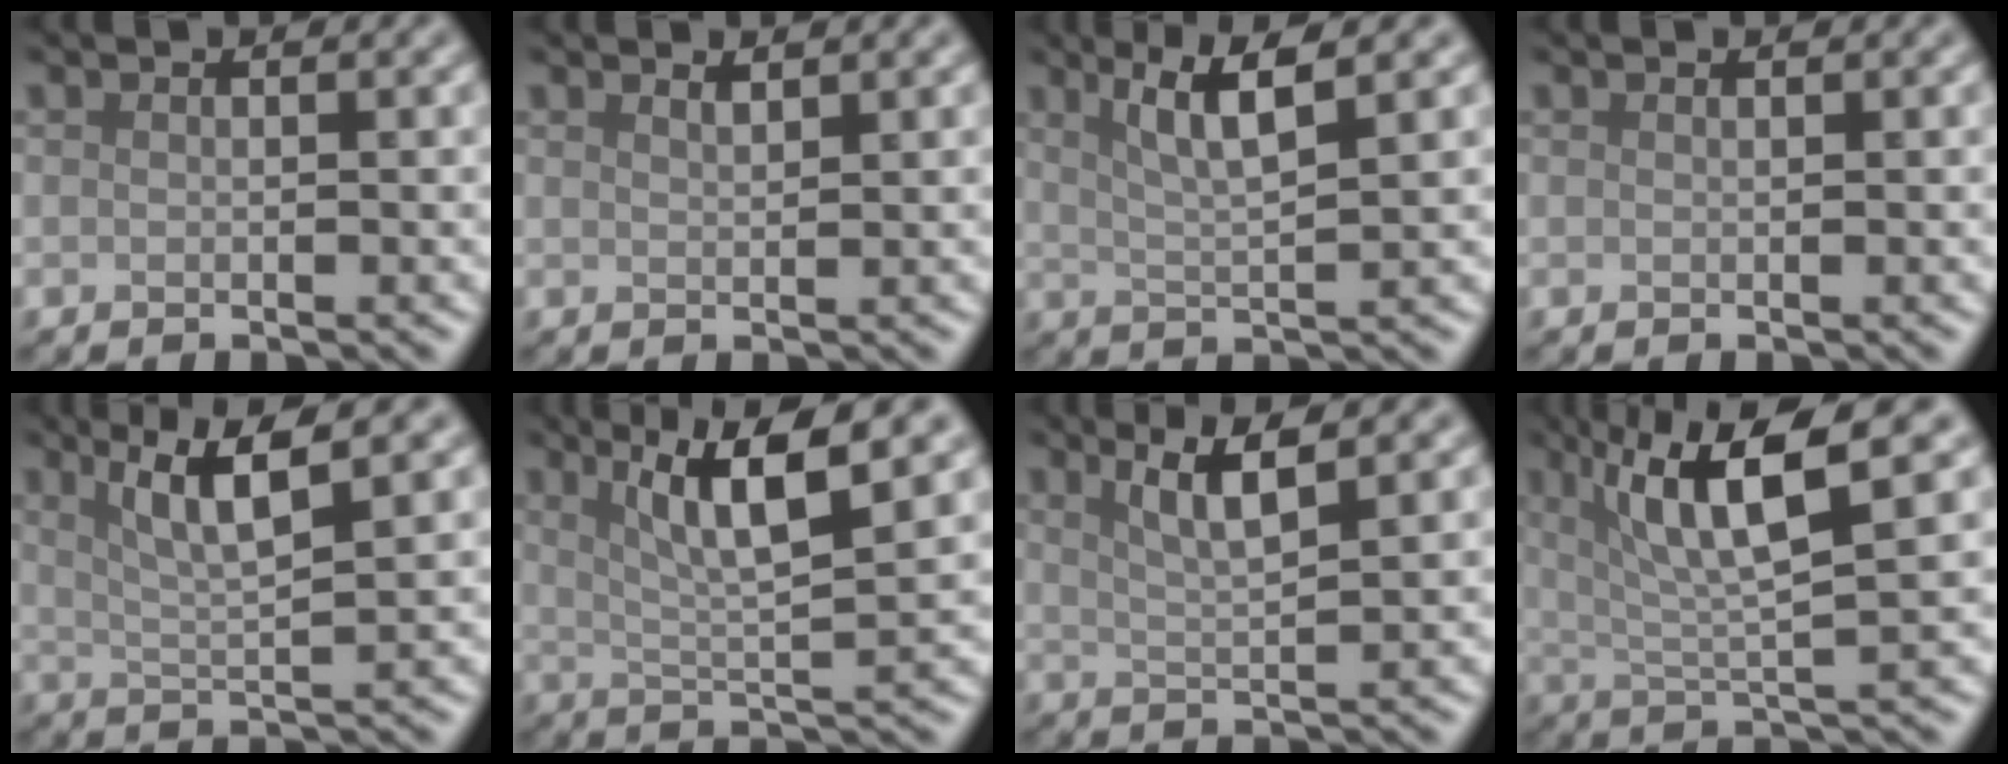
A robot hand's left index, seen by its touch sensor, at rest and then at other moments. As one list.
[{"total": 0.7, "force": [0.6, 0.2, 0.3], "torque": [-0.001, 0.001, 0.012]}, {"total": 4.6, "force": [2.0, 0.7, 4.0], "torque": [-0.075, 0.000, 0.040]}, {"total": 0.0}, {"total": 5.1, "force": [2.3, 0.8, 4.5], "torque": [-0.082, 0.002, 0.045]}, {"total": 7.2, "force": [3.1, 1.4, 6.4], "torque": [-0.105, 0.004, 0.059]}, {"total": 3.7, "force": [1.9, 0.5, 3.1], "torque": [-0.059, 0.000, 0.038]}, {"total": 7.9, "force": [3.3, 1.7, 6.9], "torque": [-0.116, 0.008, 0.061]}]